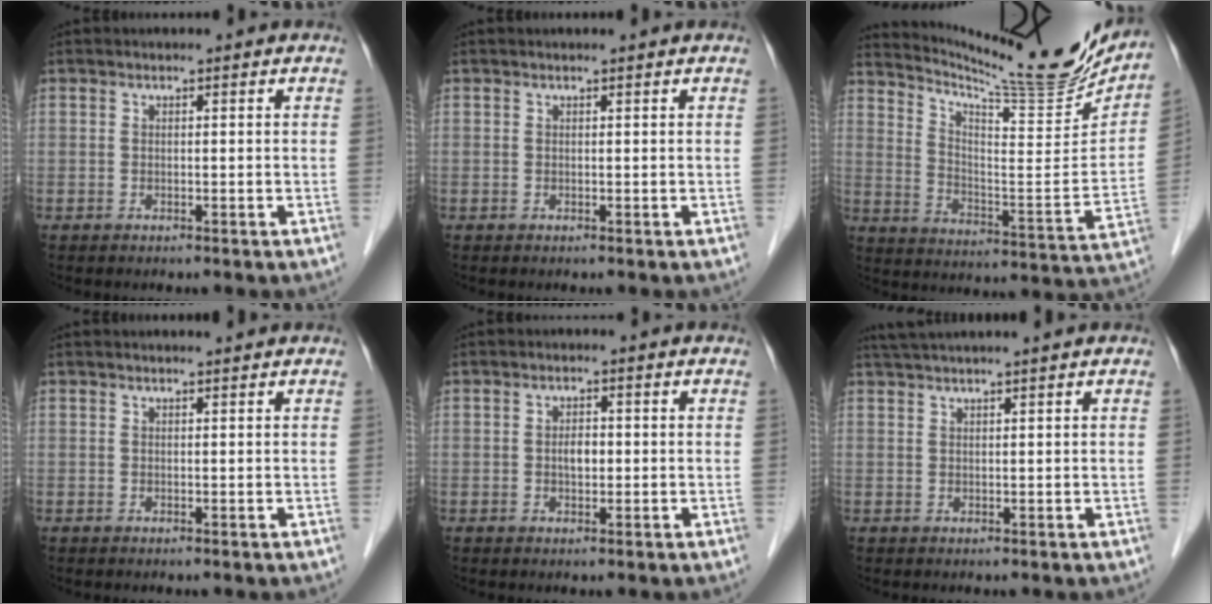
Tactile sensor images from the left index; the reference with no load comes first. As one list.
[{"total": 0.6, "force": [0.5, -0.1, 0.3], "torque": [-0.005, 0.003, 0.013]}, {"total": 20.6, "force": [19.2, 0.0, 7.5], "torque": [-0.130, -0.078, 0.277]}, {"total": 1.2, "force": [1.1, -0.2, 0.4], "torque": [-0.005, 0.007, 0.020]}, {"total": 2.2, "force": [-0.1, 1.2, 1.8], "torque": [-0.032, 0.004, -0.002]}, {"total": 4.9, "force": [4.1, -1.1, 2.5], "torque": [-0.035, 0.032, 0.074]}]